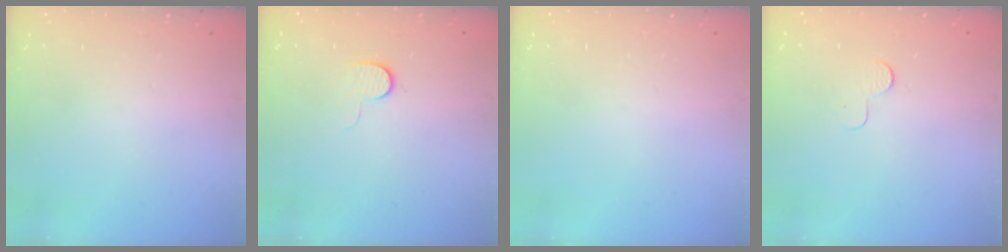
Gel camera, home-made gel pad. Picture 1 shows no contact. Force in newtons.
{"total": 4.8, "press": 4.7, "slide": 0.5}
{"total": 0.0}
{"total": 2.9, "press": 2.9, "slide": 0.3}